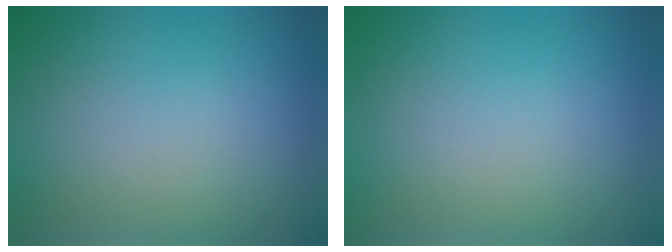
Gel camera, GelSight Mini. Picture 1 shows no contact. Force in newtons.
{"total": 0.0}